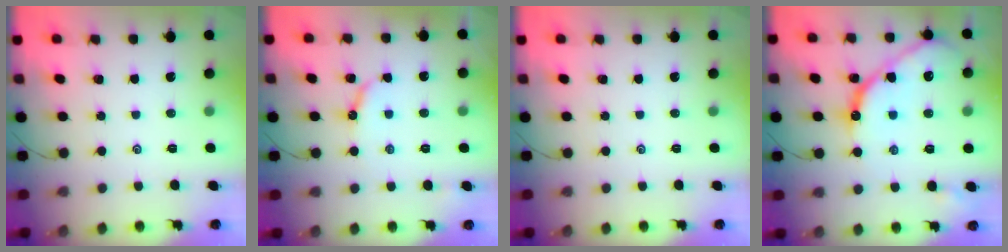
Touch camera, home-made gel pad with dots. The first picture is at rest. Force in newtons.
{"total": 5.6, "press": 5.6, "slide": 0.4}
{"total": 0.0}
{"total": 13.4, "press": 13.3, "slide": 1.1}